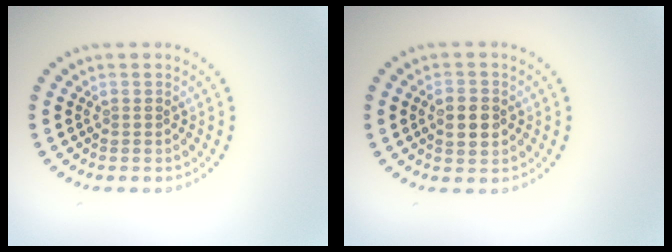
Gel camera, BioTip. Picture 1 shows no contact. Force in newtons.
{"total": 2.9, "press": 2.9, "slide": 0.1}